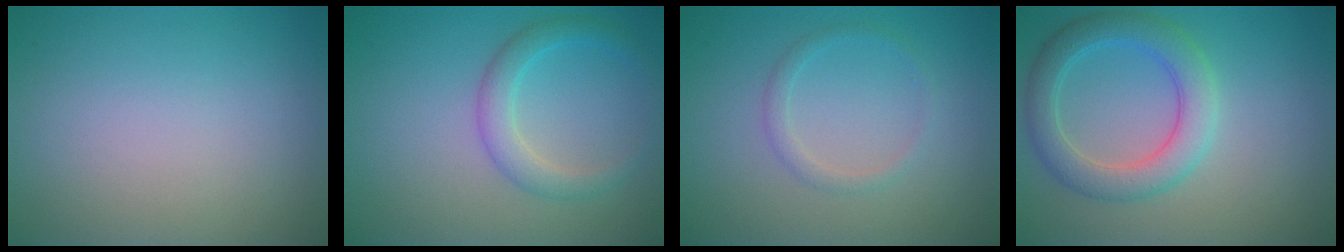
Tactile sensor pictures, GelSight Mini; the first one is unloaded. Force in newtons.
{"total": 2.7, "press": 2.7, "slide": 0.1}
{"total": 1.3, "press": 1.3, "slide": 0.1}
{"total": 4.4, "press": 4.4, "slide": 0.2}